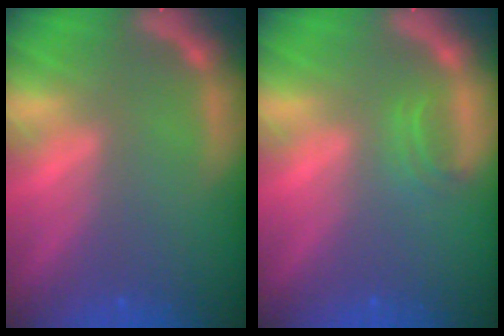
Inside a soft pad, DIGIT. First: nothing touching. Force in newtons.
{"total": 1.4}